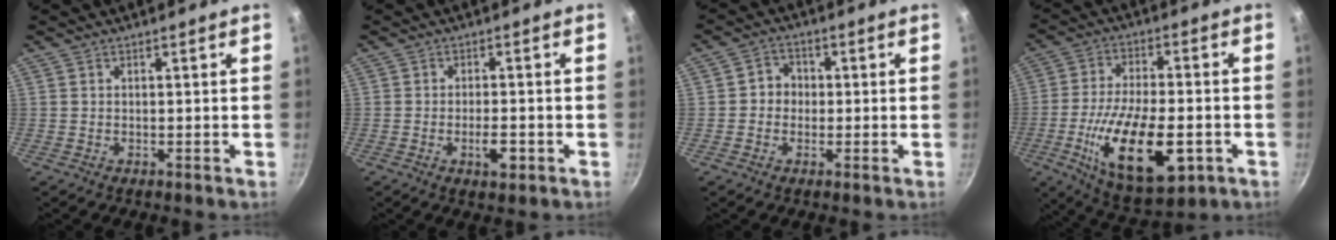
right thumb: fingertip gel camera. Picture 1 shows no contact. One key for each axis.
{"total": 4.3, "fx": -1.6, "fy": 1.6, "fz": 3.6, "tx": -0.051, "ty": 0.008, "tz": -0.025}
{"total": 4.4, "fx": -0.2, "fy": 4.0, "fz": 1.8, "tx": 0.000, "ty": 0.011, "tz": -0.011}
{"total": 20.1, "fx": -5.8, "fy": 9.0, "fz": 17.0, "tx": -0.286, "ty": 0.010, "tz": -0.091}